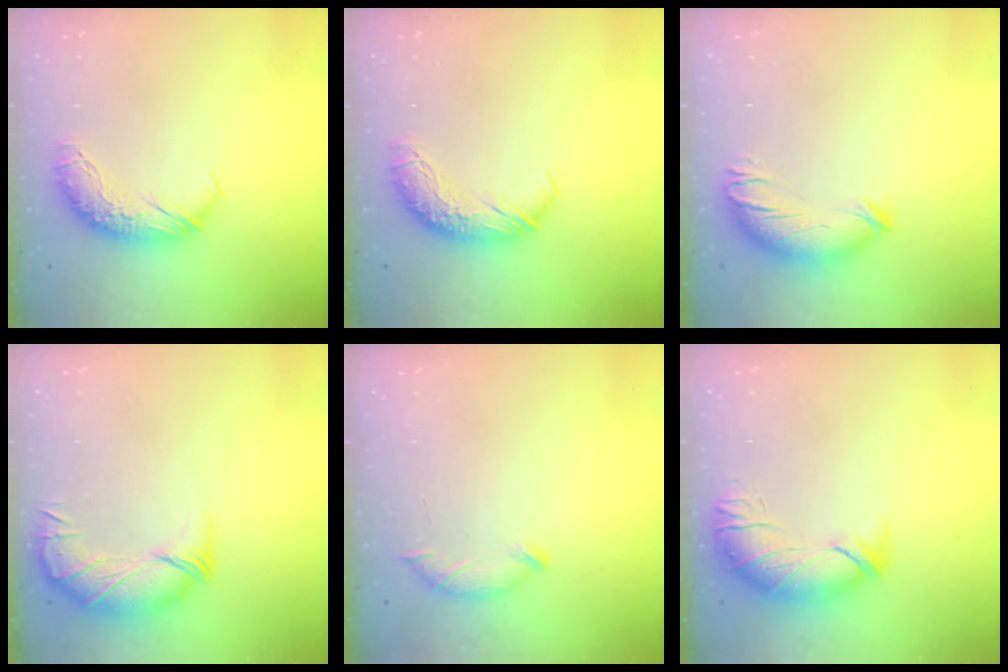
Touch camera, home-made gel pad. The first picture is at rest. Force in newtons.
{"total": 0.0}
{"total": 3.7, "press": 2.9, "slide": 2.4}
{"total": 4.1, "press": 3.4, "slide": 2.1}
{"total": 7.0, "press": 7.0, "slide": 0.4}
{"total": 2.9, "press": 1.4, "slide": 2.5}